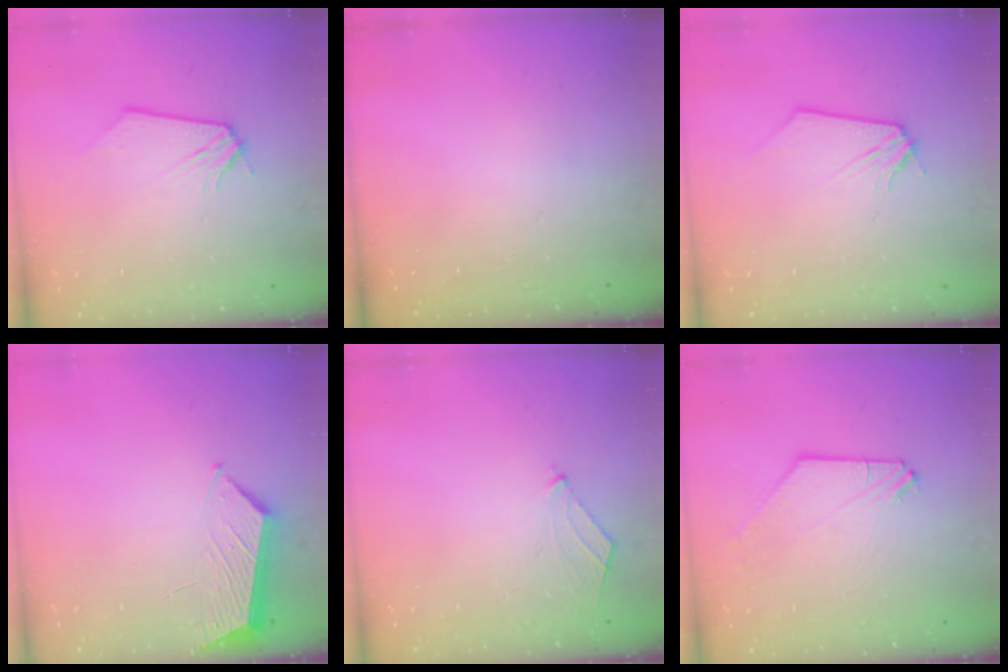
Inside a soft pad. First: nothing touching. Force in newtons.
{"total": 0.0}
{"total": 0.0}
{"total": 5.3, "press": 5.3, "slide": 0.6}
{"total": 4.3, "press": 4.2, "slide": 1.0}
{"total": 0.0}